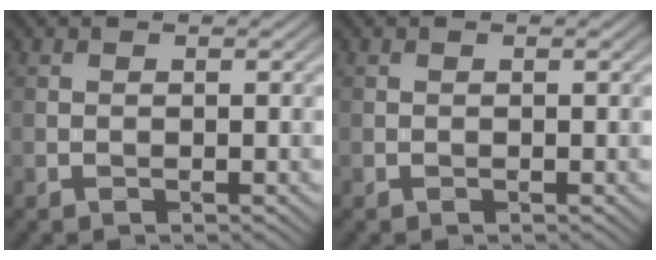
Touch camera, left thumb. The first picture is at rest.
{"total": 0.0}